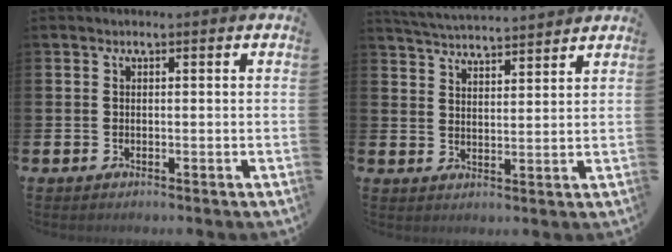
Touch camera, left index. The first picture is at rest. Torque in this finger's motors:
{"motor_torque": [0.33, -0.62, 0.11, 0.05]}